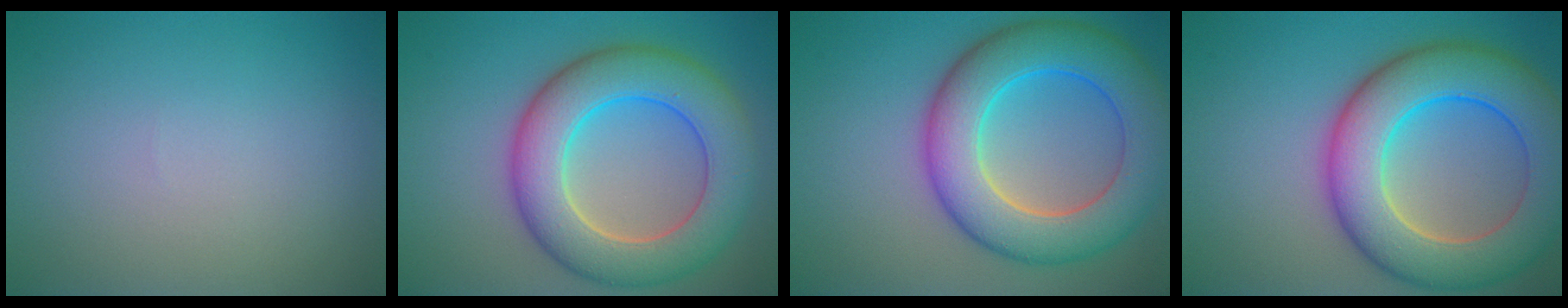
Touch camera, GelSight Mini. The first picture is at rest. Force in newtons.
{"total": 9.4, "press": 9.4, "slide": 0.4}
{"total": 9.9, "press": 9.9, "slide": 0.2}
{"total": 11.1, "press": 11.1, "slide": 0.4}